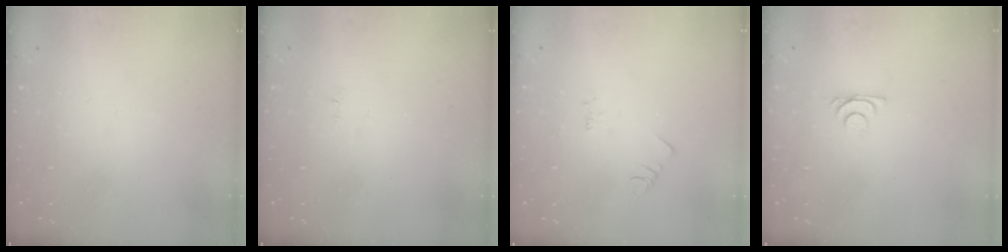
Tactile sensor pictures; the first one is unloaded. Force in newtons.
{"total": 2.5, "press": 2.5, "slide": 0.3}
{"total": 2.2, "press": 2.1, "slide": 0.4}
{"total": 6.2, "press": 6.2, "slide": 0.8}